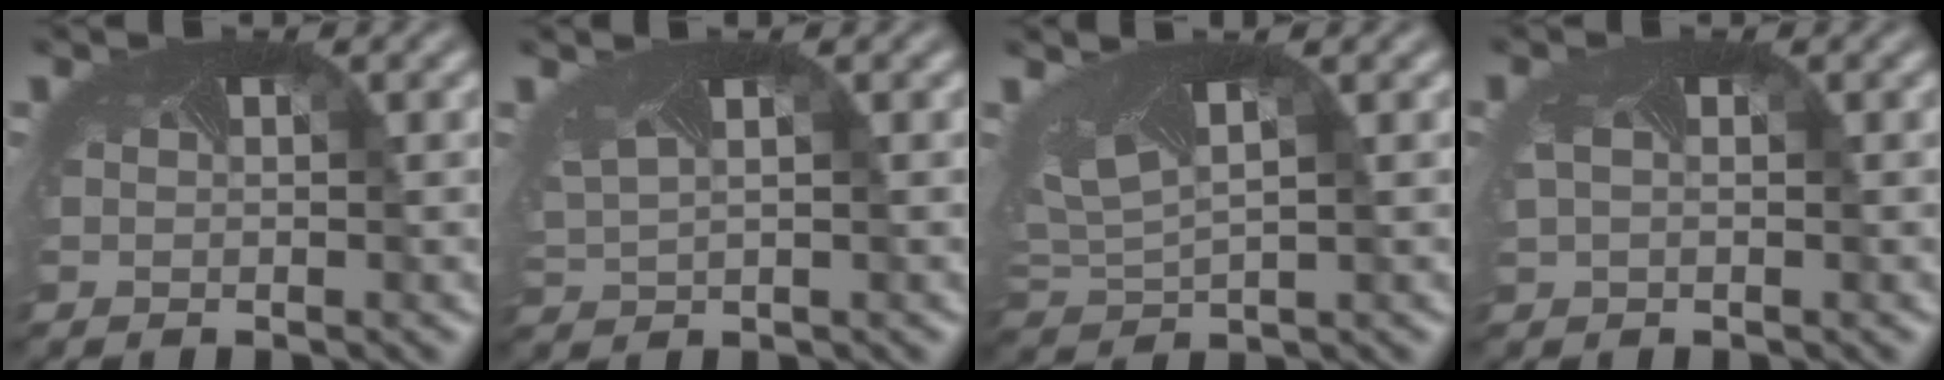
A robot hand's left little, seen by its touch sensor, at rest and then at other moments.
{"total": 2.0, "force": [1.4, 0.8, 1.2], "torque": [-0.048, 0.002, 0.043]}
{"total": 4.5, "force": [1.8, 2.4, 3.4], "torque": [-0.084, 0.009, 0.049]}
{"total": 1.0, "force": [0.0, 0.7, 0.6], "torque": [-0.033, -0.001, 0.015]}